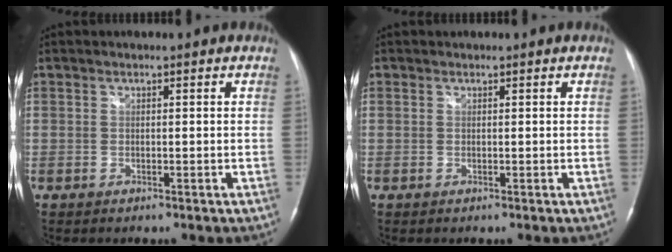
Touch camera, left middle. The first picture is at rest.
{"total": 0.0}